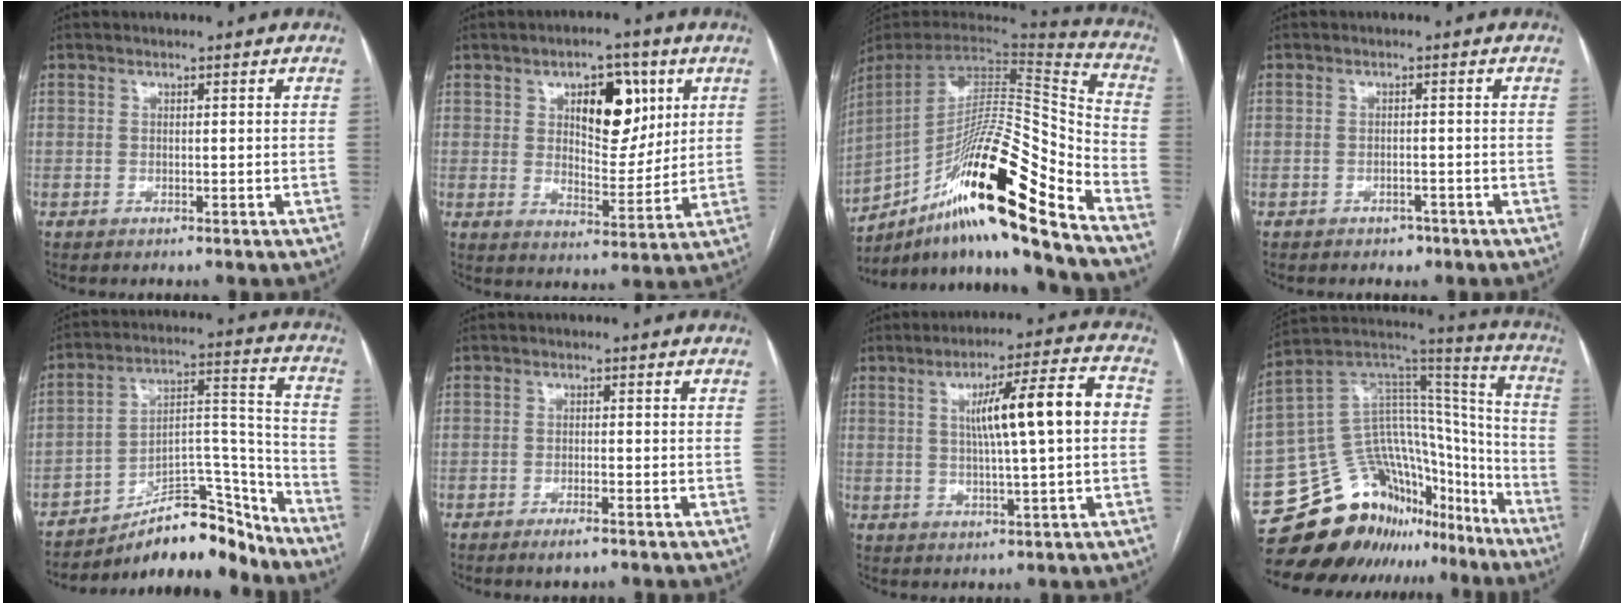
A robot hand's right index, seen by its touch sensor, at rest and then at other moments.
{"total": 10.3, "force": [4.2, 4.8, 8.1], "torque": [-0.117, 0.009, 0.070]}
{"total": 24.7, "force": [-15.6, 1.2, 19.1], "torque": [-0.309, 0.003, -0.277]}
{"total": 1.7, "force": [-1.2, 1.0, 0.5], "torque": [-0.011, 0.002, -0.014]}
{"total": 15.4, "force": [-13.7, 4.2, 5.8], "torque": [-0.070, 0.061, -0.216]}
{"total": 2.3, "force": [-1.7, 0.3, 1.6], "torque": [-0.029, -0.003, -0.028]}
{"total": 11.4, "force": [1.4, 0.5, 11.4], "torque": [-0.176, 0.021, 0.023]}
{"total": 22.8, "force": [-18.1, 11.6, 7.7], "torque": [-0.129, 0.084, -0.281]}